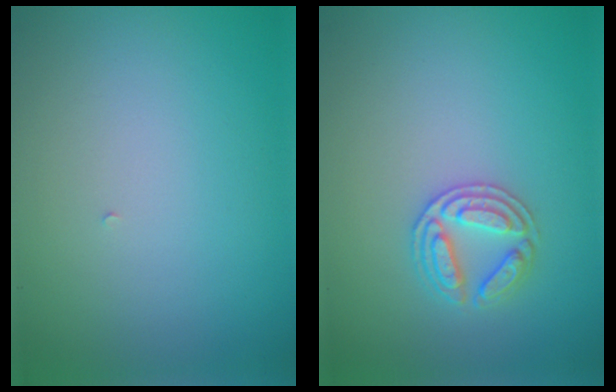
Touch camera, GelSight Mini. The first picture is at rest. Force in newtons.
{"total": 2.7, "press": 2.7, "slide": 0.4}